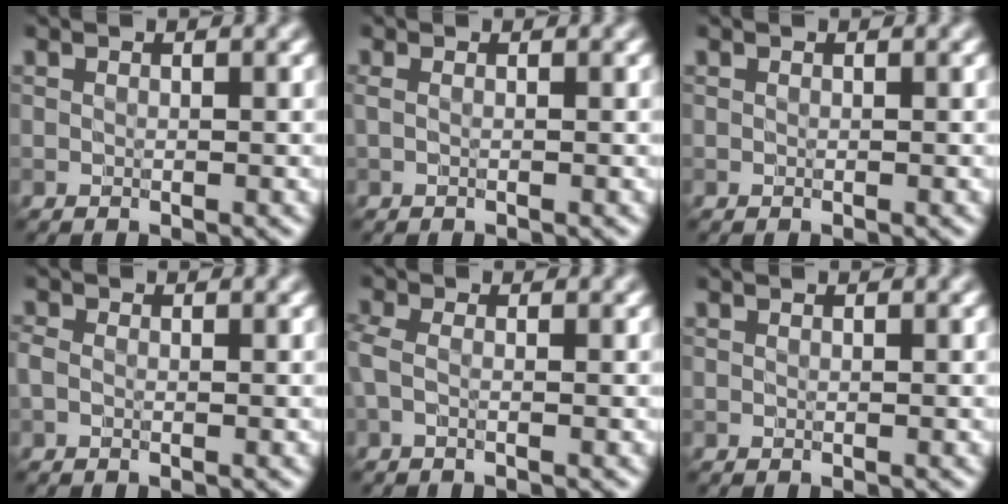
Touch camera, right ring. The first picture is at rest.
{"total": 0.8, "force": [0.1, 0.3, 0.7], "torque": [-0.015, -0.002, -0.003]}
{"total": 0.0}
{"total": 1.0, "force": [-0.4, 0.6, 0.6], "torque": [-0.017, -0.001, -0.012]}
{"total": 1.7, "force": [-0.4, 0.7, 1.5], "torque": [-0.037, -0.003, -0.014]}
{"total": 0.0}